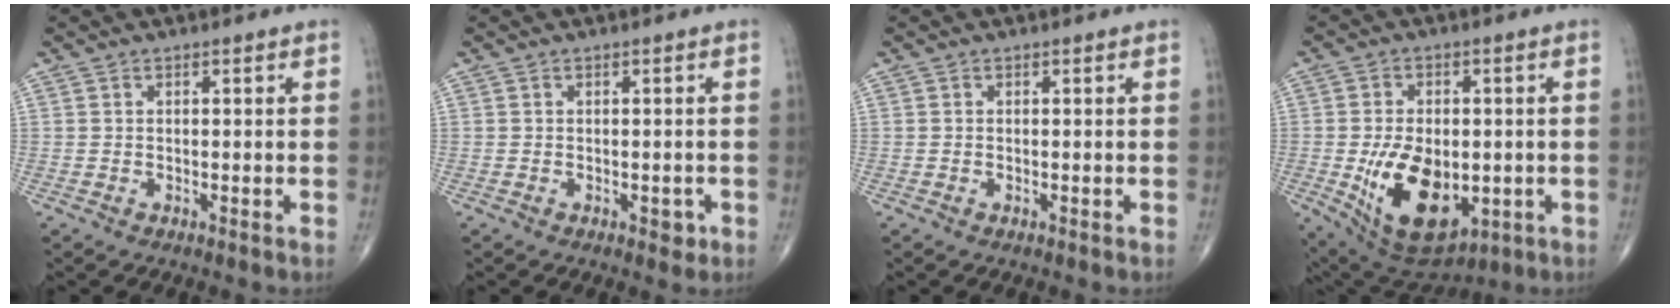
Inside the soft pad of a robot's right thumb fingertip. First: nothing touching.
{"total": 1.6, "force": [-0.7, 1.0, 1.1], "torque": [-0.004, 0.000, -0.008]}
{"total": 0.0}
{"total": 16.6, "force": [-3.3, 9.9, 12.9], "torque": [-0.197, -0.009, -0.028]}